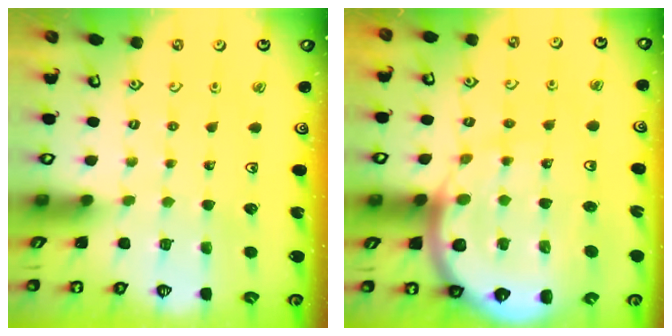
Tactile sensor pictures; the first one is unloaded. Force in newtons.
{"total": 13.5, "press": 13.4, "slide": 1.6}